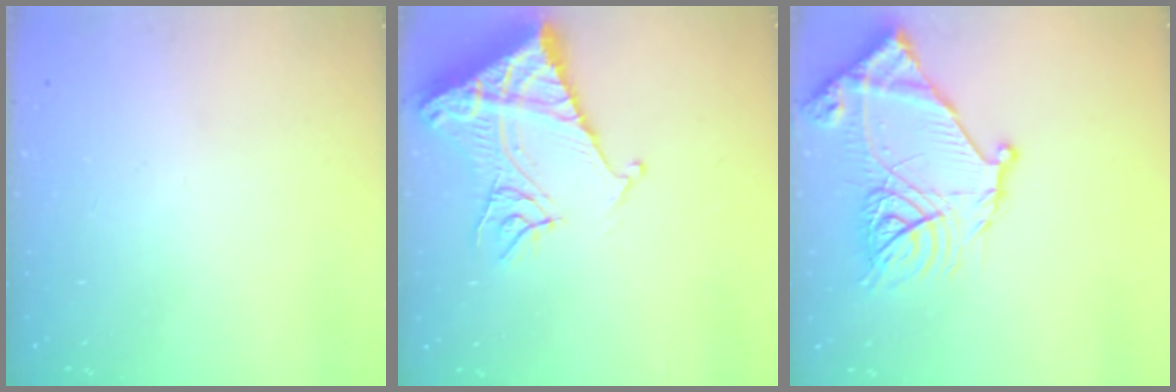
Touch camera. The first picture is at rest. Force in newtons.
{"total": 15.7, "press": 15.6, "slide": 1.7}
{"total": 18.7, "press": 18.6, "slide": 1.8}